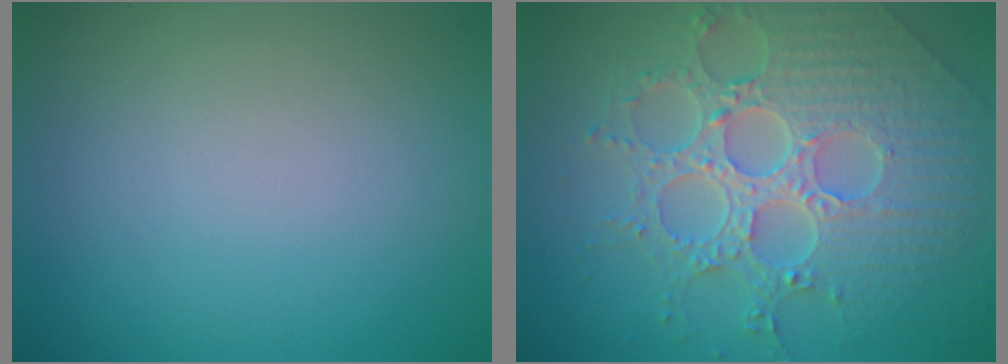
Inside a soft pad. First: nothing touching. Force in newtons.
{"total": 8.1, "press": 6.0, "slide": 5.4}